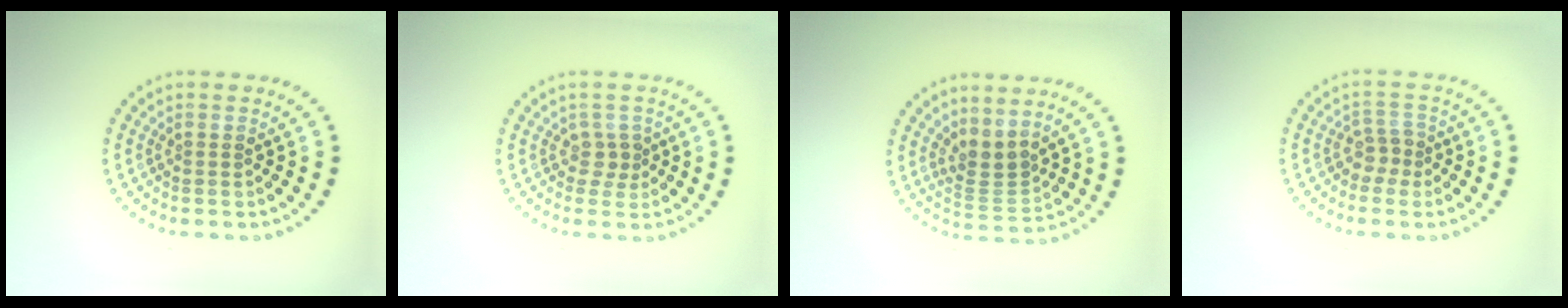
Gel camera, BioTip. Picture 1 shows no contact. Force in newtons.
{"total": 1.4, "press": 1.0, "slide": 0.9}
{"total": 2.6, "press": 1.9, "slide": 1.8}
{"total": 1.9, "press": 1.4, "slide": 1.3}